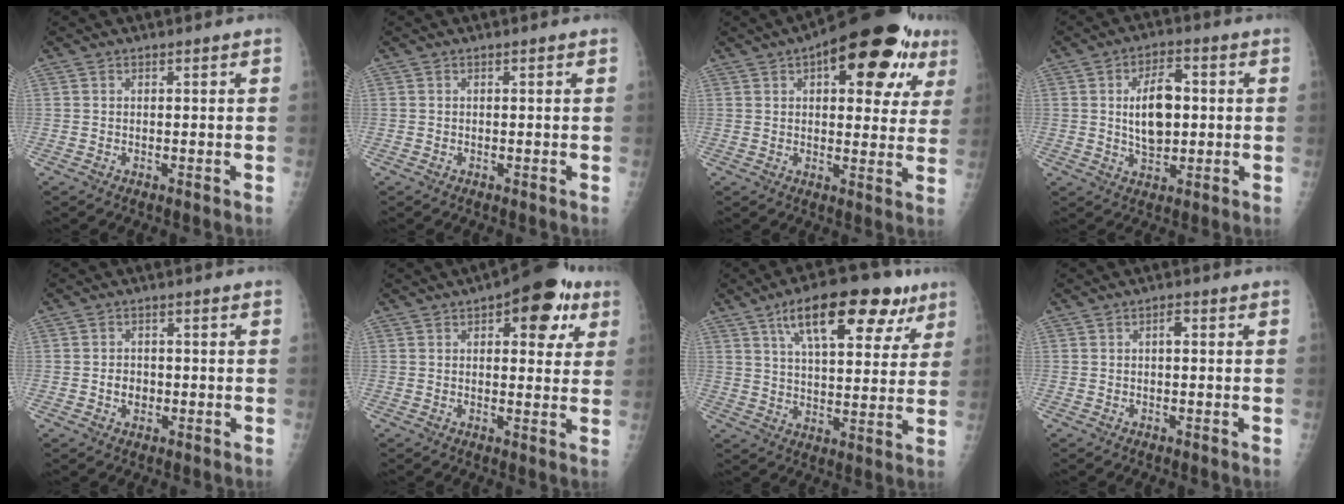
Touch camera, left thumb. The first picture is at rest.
{"total": 0.0}
{"total": 20.4, "force": [9.3, 8.9, 15.9], "torque": [-0.180, 0.000, 0.122]}
{"total": 8.4, "force": [0.4, 4.9, 6.8], "torque": [-0.097, 0.006, 0.006]}
{"total": 2.7, "force": [-0.6, 2.2, 1.4], "torque": [-0.009, 0.006, -0.008]}
{"total": 12.4, "force": [5.6, 5.7, 9.4], "torque": [-0.072, -0.004, 0.065]}
{"total": 19.0, "force": [10.4, 7.8, 13.9], "torque": [-0.173, -0.015, 0.164]}
{"total": 1.2, "force": [-0.1, 0.6, 1.0], "torque": [-0.011, 0.004, -0.004]}